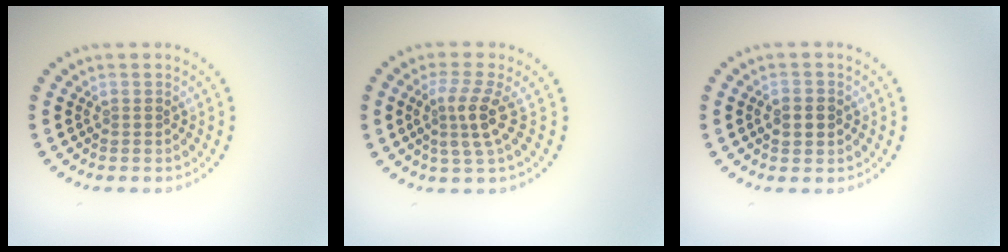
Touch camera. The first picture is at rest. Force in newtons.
{"total": 3.0, "press": 2.4, "slide": 1.9}
{"total": 2.1, "press": 2.1, "slide": 0.3}